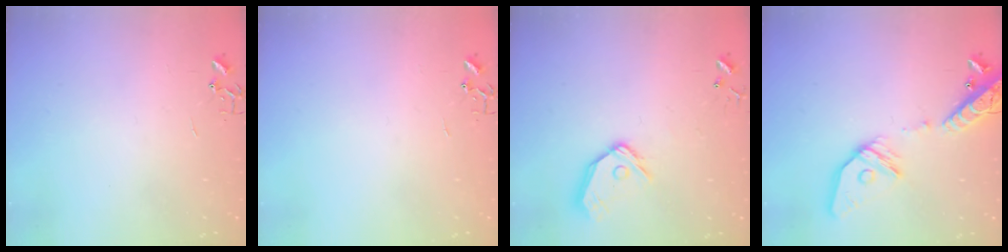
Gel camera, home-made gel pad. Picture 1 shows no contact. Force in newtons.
{"total": 0.0}
{"total": 12.7, "press": 12.5, "slide": 2.0}
{"total": 18.3, "press": 17.9, "slide": 3.6}